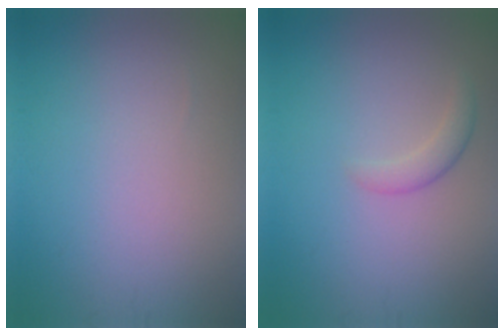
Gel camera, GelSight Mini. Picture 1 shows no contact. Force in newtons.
{"total": 1.6, "press": 1.6, "slide": 0.0}